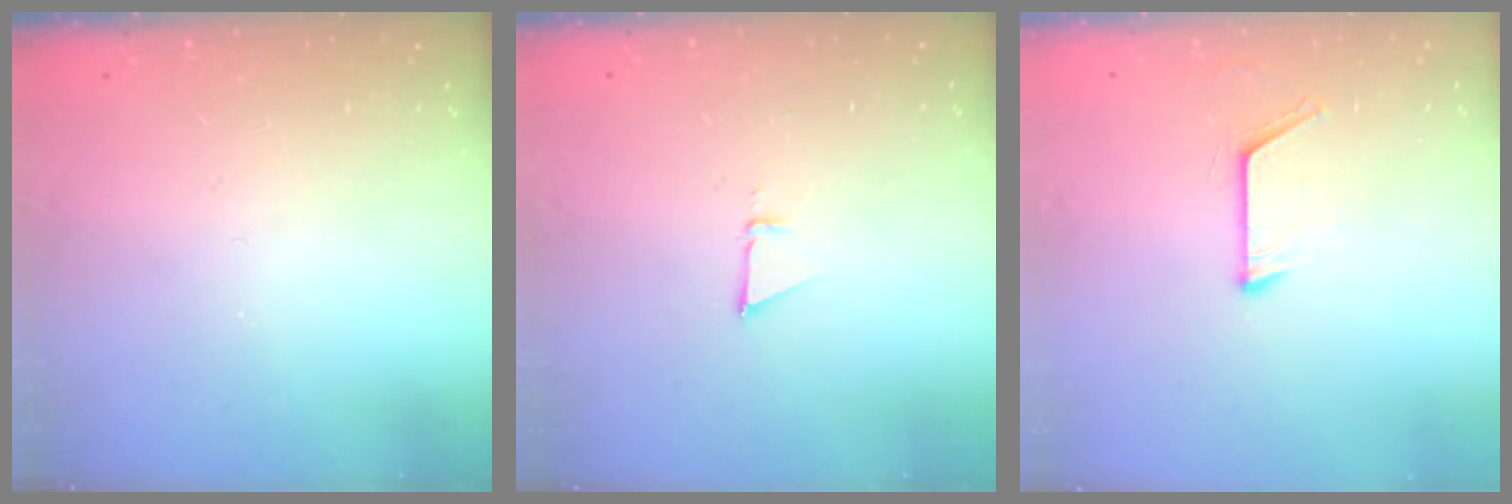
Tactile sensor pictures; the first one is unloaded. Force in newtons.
{"total": 3.0, "press": 2.9, "slide": 0.8}
{"total": 6.9, "press": 6.9, "slide": 0.7}